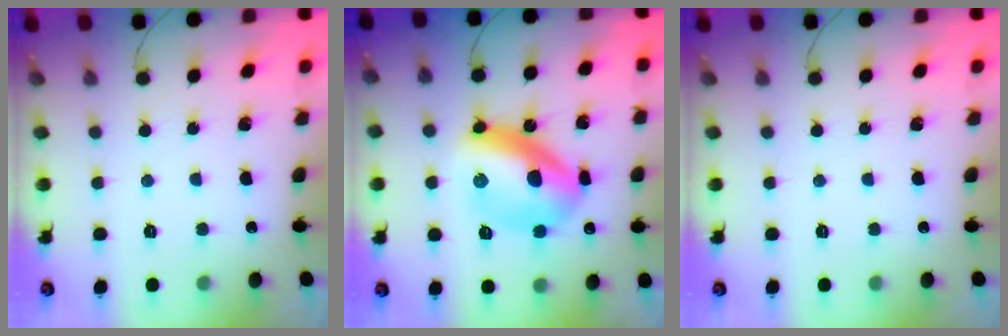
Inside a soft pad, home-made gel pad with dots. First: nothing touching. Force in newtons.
{"total": 16.4, "press": 16.4, "slide": 0.9}
{"total": 0.0}